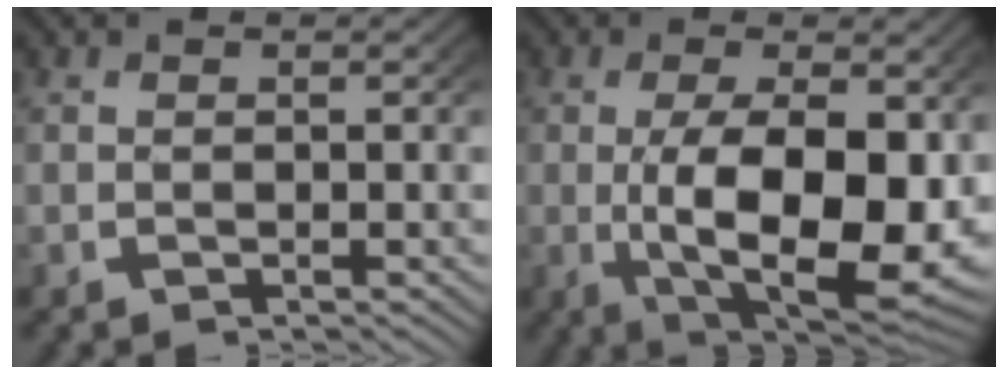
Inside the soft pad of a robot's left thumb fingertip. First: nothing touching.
{"total": 13.6, "force": [-1.6, 7.4, 11.3], "torque": [-0.219, -0.052, 0.006]}